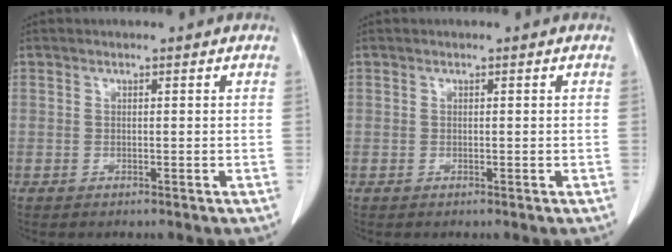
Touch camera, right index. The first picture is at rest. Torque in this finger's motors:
{"motor_torque": [0.06, -0.02, 0.03, 0.01]}